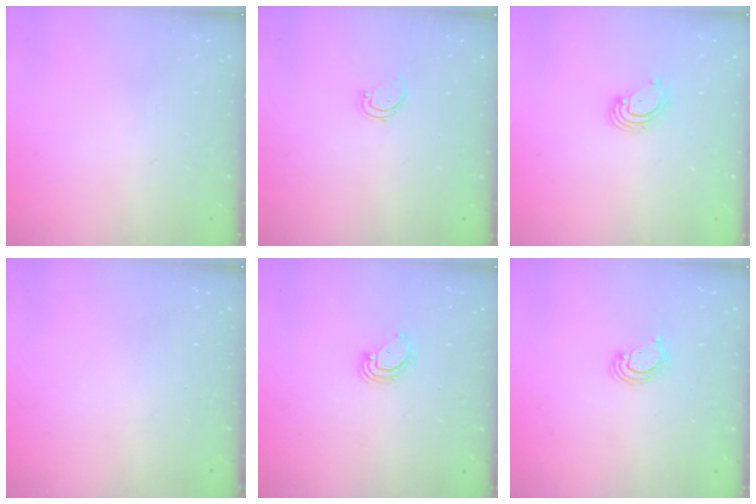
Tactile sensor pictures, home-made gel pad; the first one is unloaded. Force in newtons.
{"total": 1.7, "press": 1.7, "slide": 0.3}
{"total": 3.2, "press": 3.2, "slide": 0.1}
{"total": 0.0}
{"total": 2.9, "press": 2.9, "slide": 0.2}
{"total": 2.6, "press": 2.5, "slide": 0.2}